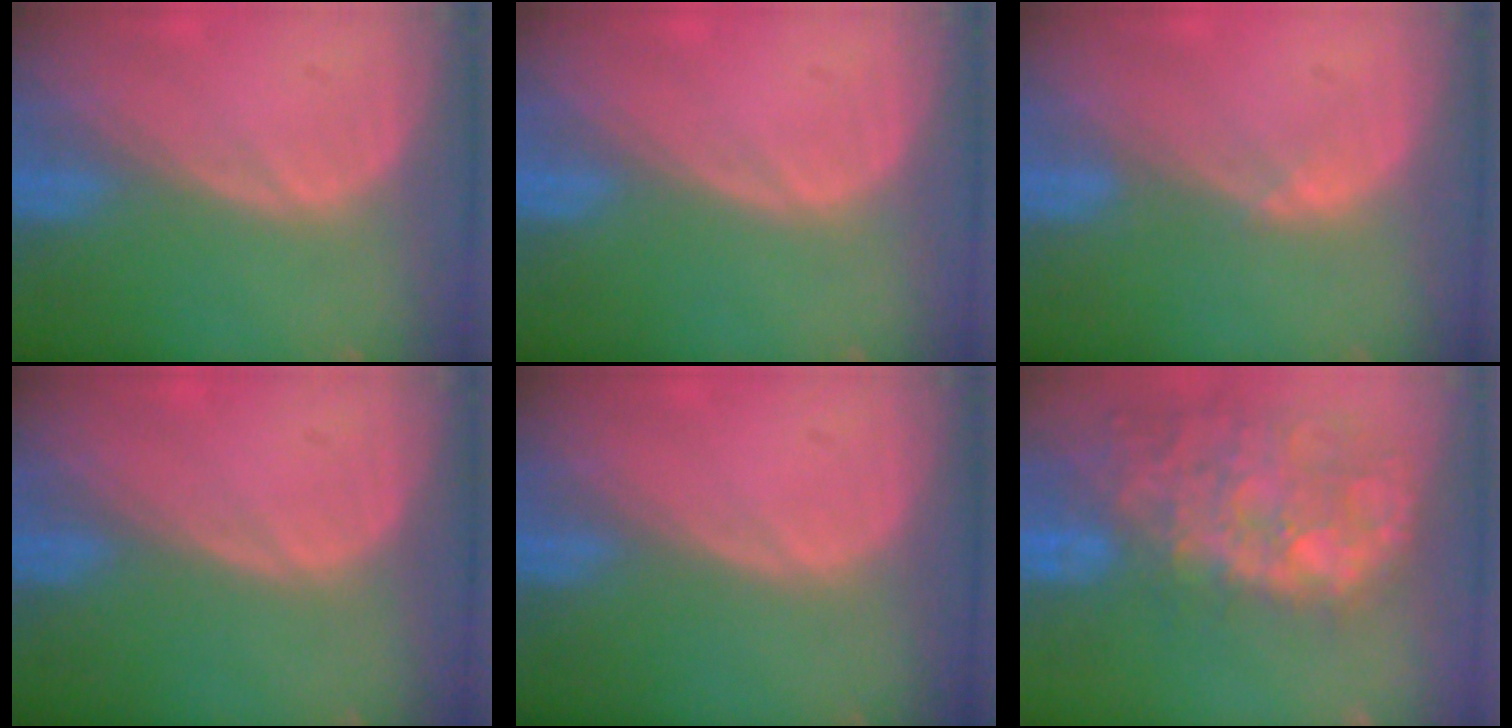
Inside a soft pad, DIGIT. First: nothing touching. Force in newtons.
{"total": 0.0}
{"total": 0.7, "press": 0.6, "slide": 0.4}
{"total": 0.0}
{"total": 0.0}
{"total": 13.8, "press": 11.5, "slide": 7.6}